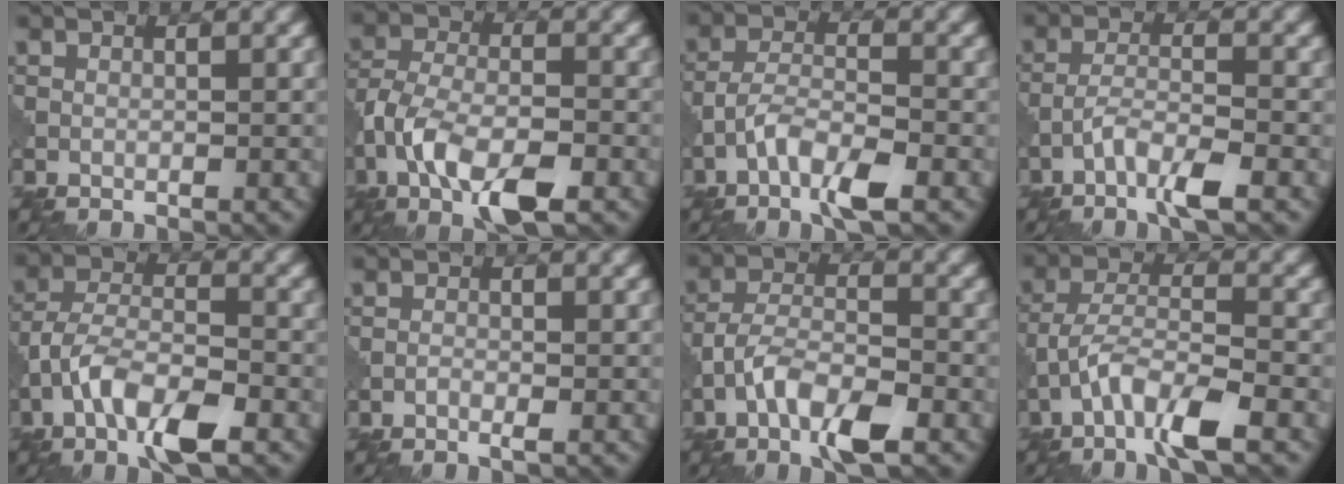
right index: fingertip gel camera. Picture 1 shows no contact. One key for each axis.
{"total": 8.1, "fx": -4.2, "fy": 3.2, "fz": 6.1, "tx": -0.120, "ty": 0.002, "tz": -0.087}
{"total": 4.8, "fx": -2.7, "fy": 1.4, "fz": 3.7, "tx": -0.072, "ty": 0.005, "tz": -0.057}
{"total": 4.0, "fx": -2.4, "fy": 0.7, "fz": 3.2, "tx": -0.064, "ty": 0.005, "tz": -0.056}
{"total": 7.0, "fx": -3.7, "fy": 2.7, "fz": 5.3, "tx": -0.102, "ty": 0.005, "tz": -0.078}
{"total": 0.9, "fx": -0.5, "fy": 0.2, "fz": 0.7, "tx": -0.016, "ty": 0.000, "tz": -0.012}
{"total": 5.9, "fx": -3.1, "fy": 2.1, "fz": 4.5, "tx": -0.087, "ty": 0.005, "tz": -0.065}
{"total": 5.9, "fx": -3.4, "fy": 1.5, "fz": 4.6, "tx": -0.091, "ty": 0.004, "tz": -0.072}